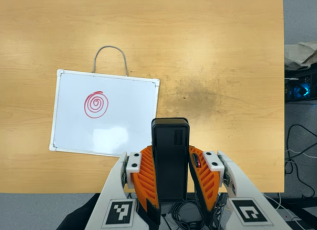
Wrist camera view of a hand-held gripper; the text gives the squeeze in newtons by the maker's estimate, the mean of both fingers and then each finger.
{"total": 4.0, "left": 2.9, "right": 5.1}